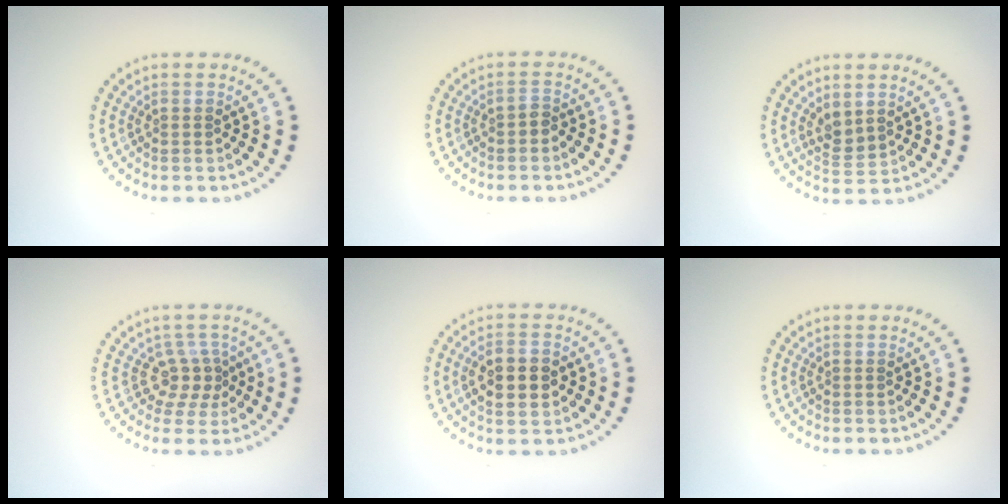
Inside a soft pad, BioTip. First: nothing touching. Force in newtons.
{"total": 1.0, "press": 0.8, "slide": 0.5}
{"total": 2.0, "press": 1.6, "slide": 1.1}
{"total": 2.6, "press": 1.8, "slide": 1.8}
{"total": 4.1, "press": 4.1, "slide": 0.2}
{"total": 0.0}